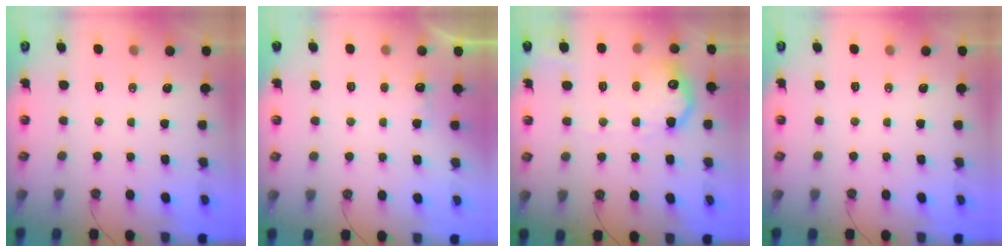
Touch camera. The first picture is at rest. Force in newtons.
{"total": 4.7, "press": 4.6, "slide": 1.0}
{"total": 13.6, "press": 13.6, "slide": 0.4}
{"total": 0.0}